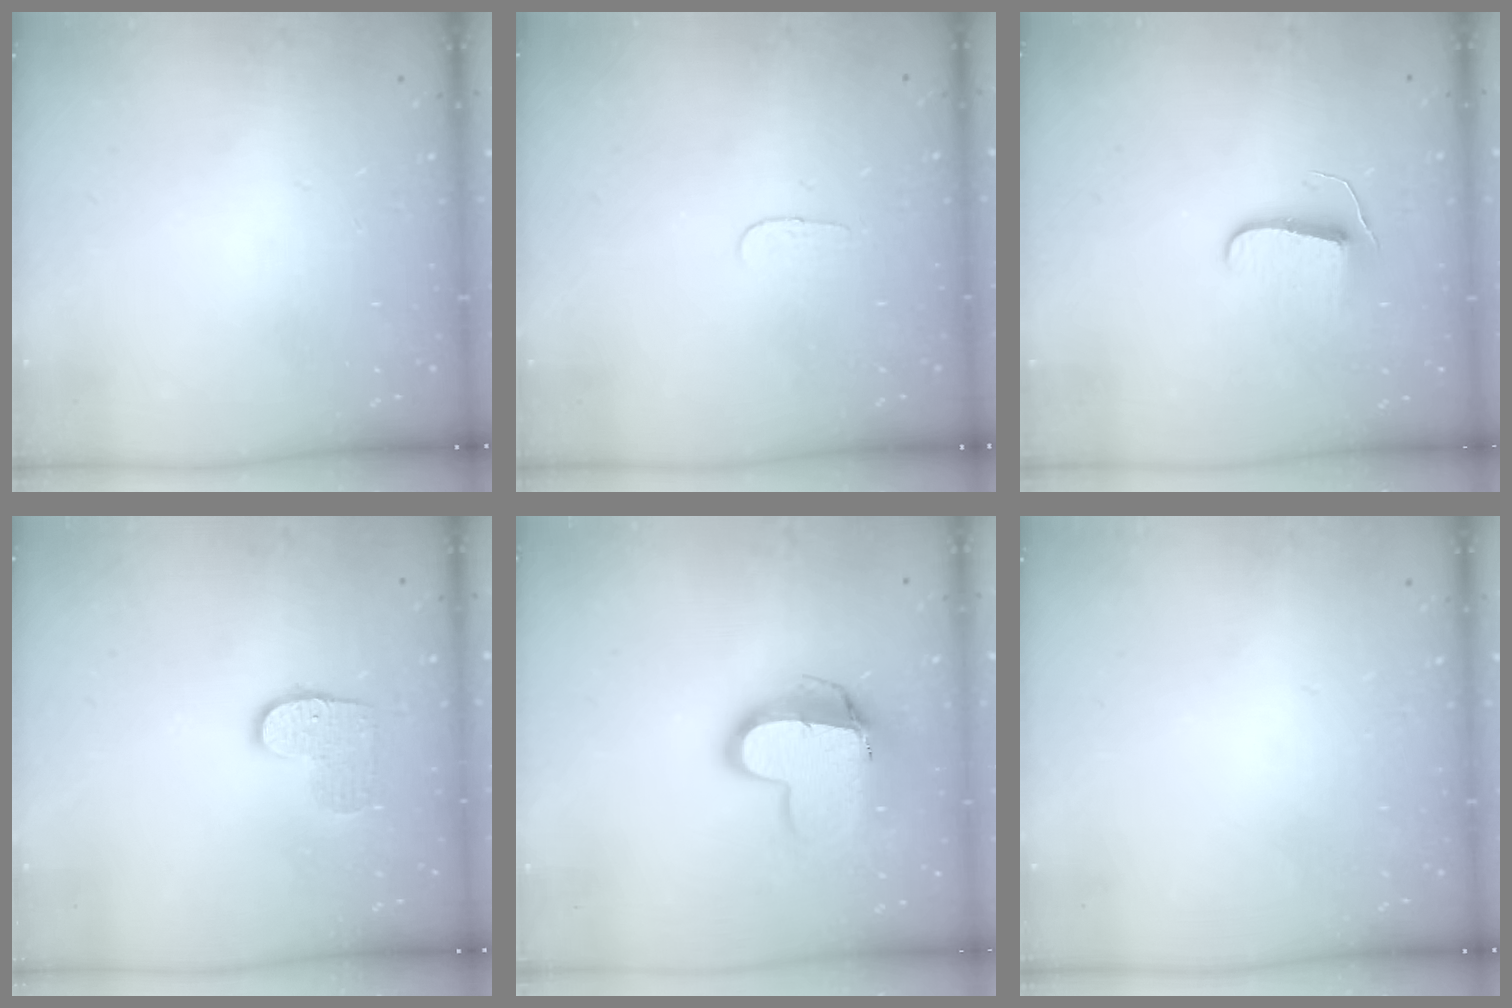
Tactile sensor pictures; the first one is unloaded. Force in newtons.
{"total": 2.8, "press": 2.8, "slide": 0.3}
{"total": 7.5, "press": 7.4, "slide": 0.6}
{"total": 8.3, "press": 8.3, "slide": 0.3}
{"total": 13.5, "press": 13.5, "slide": 1.2}
{"total": 0.0}